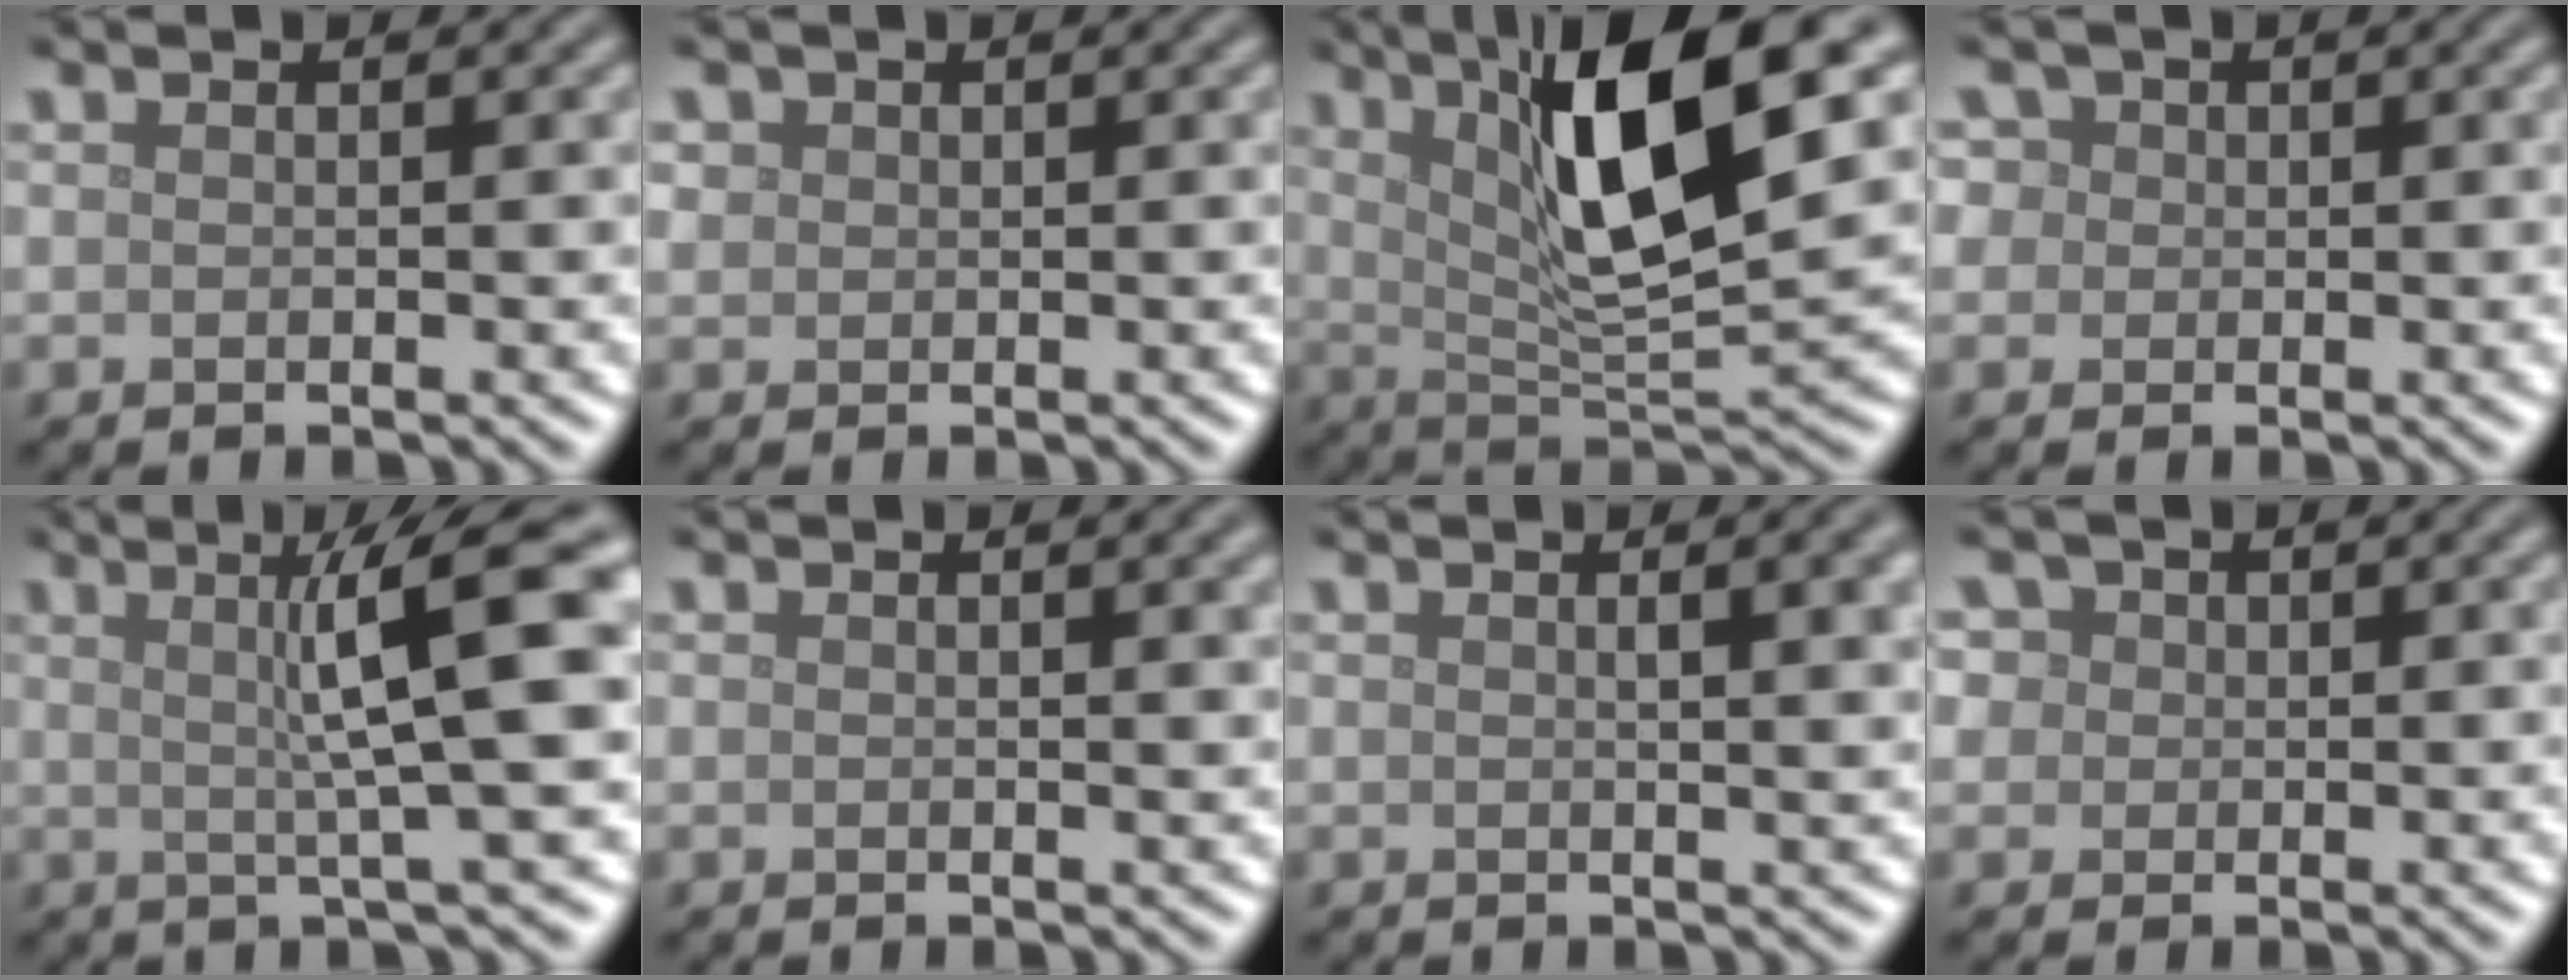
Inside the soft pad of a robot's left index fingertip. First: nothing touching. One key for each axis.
{"total": 1.0, "fx": 0.4, "fy": 0.9, "fz": 0.1, "tx": 0.002, "ty": -0.001, "tz": 0.007}
{"total": 11.5, "fx": 4.5, "fy": 2.8, "fz": 10.3, "tx": -0.164, "ty": -0.003, "tz": 0.079}
{"total": 5.0, "fx": 2.2, "fy": 3.9, "fz": 2.1, "tx": -0.040, "ty": 0.023, "tz": 0.013}
{"total": 9.3, "fx": 1.9, "fy": 1.4, "fz": 9.0, "tx": -0.109, "ty": 0.017, "tz": 0.028}
{"total": 1.8, "fx": 0.8, "fy": 0.6, "fz": 1.5, "tx": -0.011, "ty": 0.005, "tz": 0.010}
{"total": 5.1, "fx": 1.6, "fy": 2.0, "fz": 4.4, "tx": -0.033, "ty": 0.015, "tz": 0.015}
{"total": 4.8, "fx": 2.2, "fy": 3.8, "fz": 2.0, "tx": -0.042, "ty": 0.019, "tz": 0.018}